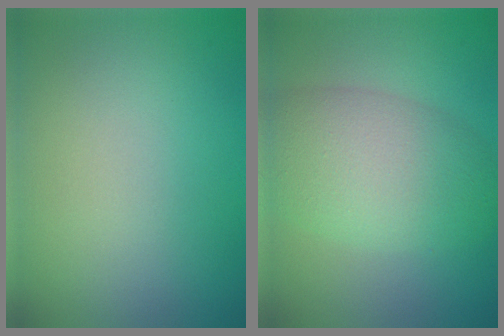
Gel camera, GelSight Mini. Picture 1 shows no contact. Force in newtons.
{"total": 6.9, "press": 6.9, "slide": 0.4}